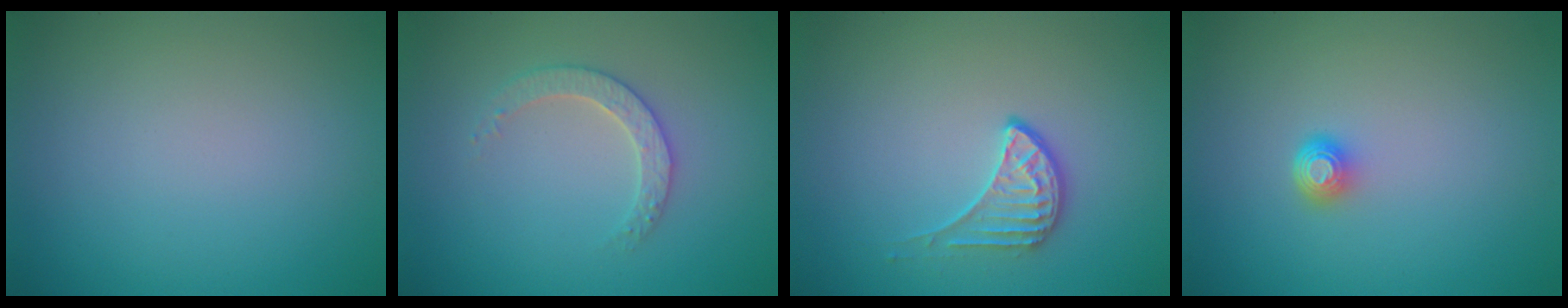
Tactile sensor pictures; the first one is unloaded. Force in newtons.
{"total": 2.5, "press": 2.4, "slide": 0.7}
{"total": 2.0, "press": 1.5, "slide": 1.3}
{"total": 1.4, "press": 1.1, "slide": 1.0}